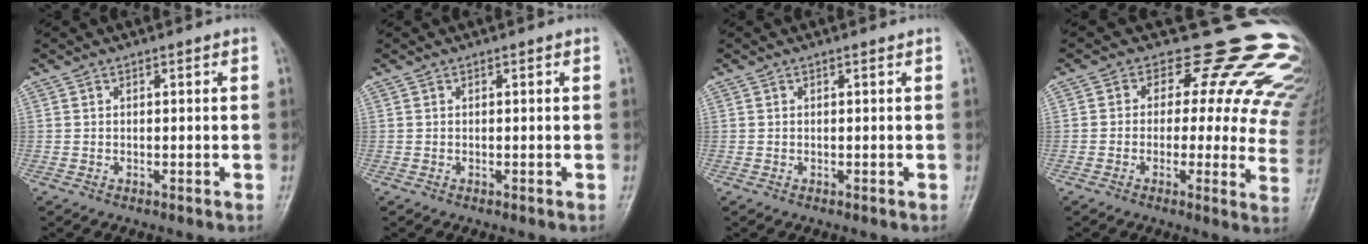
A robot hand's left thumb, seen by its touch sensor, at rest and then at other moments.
{"total": 0.0}
{"total": 0.0}
{"total": 20.4, "force": [12.5, 10.5, 12.2], "torque": [-0.092, -0.042, 0.115]}